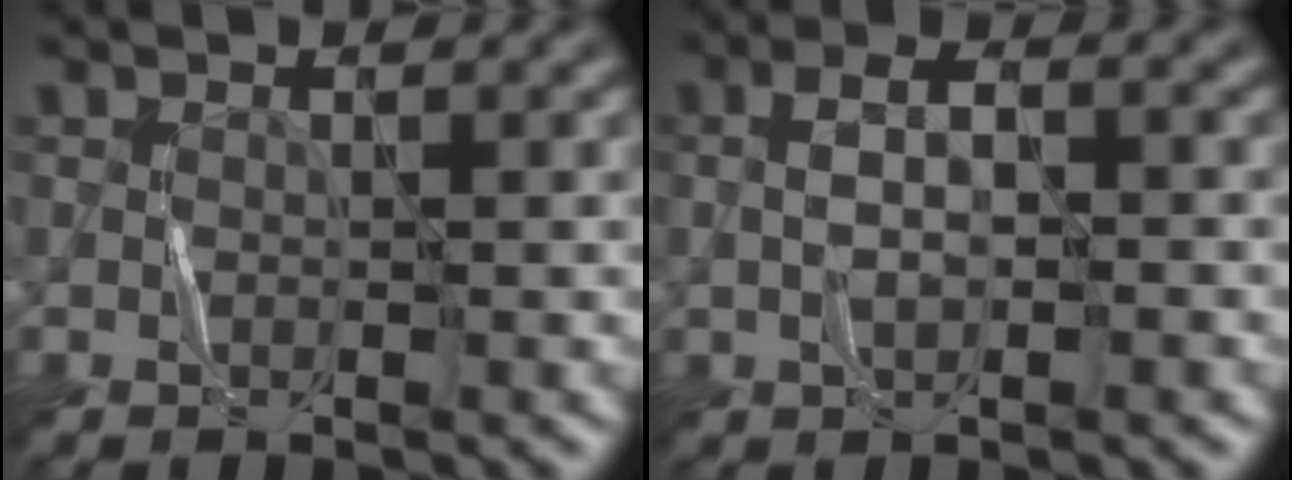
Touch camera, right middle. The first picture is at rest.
{"total": 3.3, "force": [-0.2, 1.3, 3.1], "torque": [-0.061, 0.006, -0.004]}